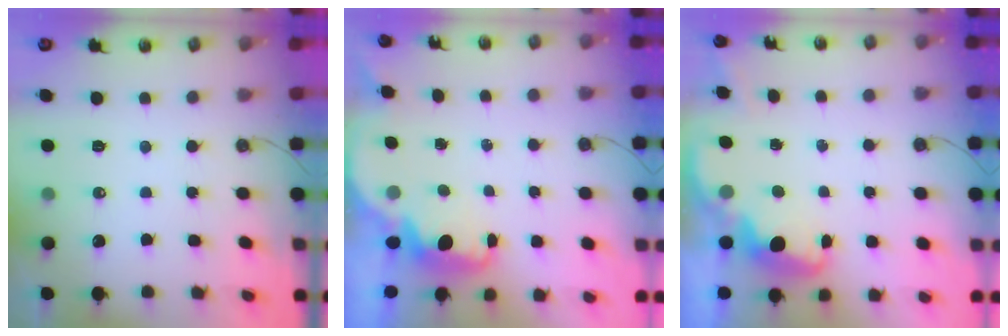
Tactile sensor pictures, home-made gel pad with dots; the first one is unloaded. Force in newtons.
{"total": 2.2, "press": 2.1, "slide": 0.7}
{"total": 2.7, "press": 2.6, "slide": 0.8}